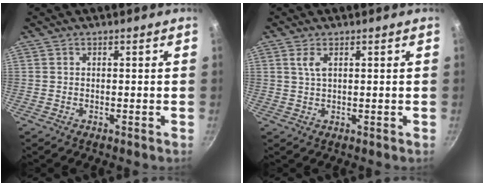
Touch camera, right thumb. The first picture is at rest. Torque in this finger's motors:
{"motor_torque": [0.24, -0.10, -0.24, -0.12, 0.01]}